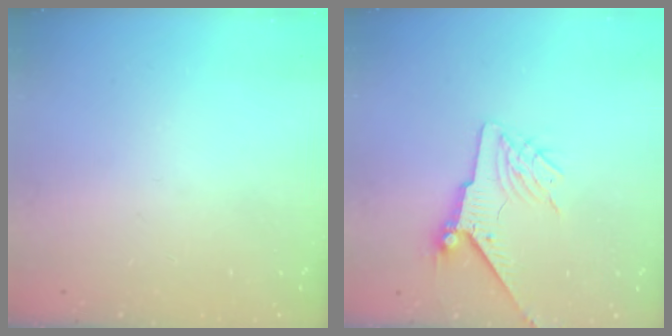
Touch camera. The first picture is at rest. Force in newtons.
{"total": 7.3, "press": 7.2, "slide": 1.1}